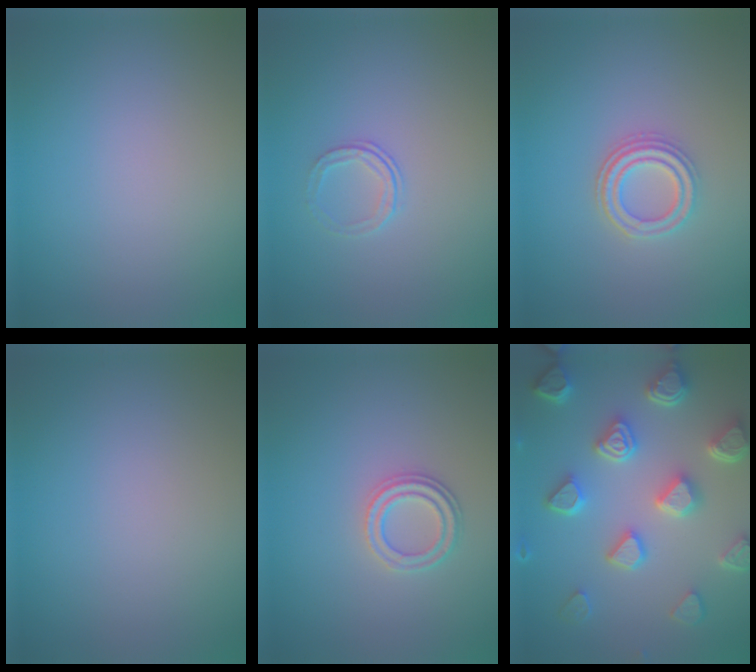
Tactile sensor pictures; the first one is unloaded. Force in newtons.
{"total": 1.3, "press": 0.9, "slide": 0.9}
{"total": 2.9, "press": 2.7, "slide": 1.2}
{"total": 0.0}
{"total": 2.4, "press": 2.0, "slide": 1.2}
{"total": 7.1, "press": 5.7, "slide": 4.1}